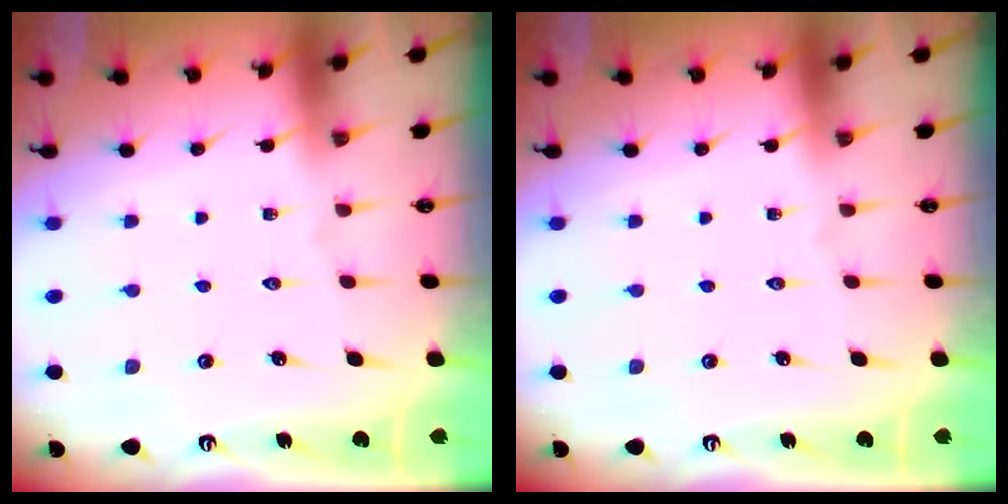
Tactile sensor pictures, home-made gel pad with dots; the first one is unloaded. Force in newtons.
{"total": 0.0}